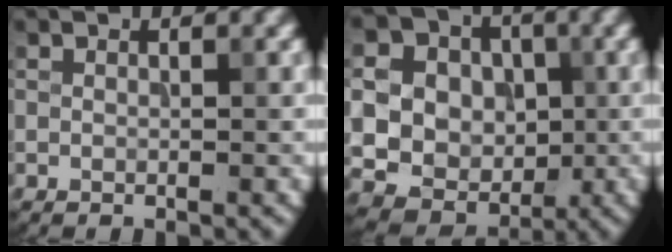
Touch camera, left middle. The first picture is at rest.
{"total": 17.0, "force": [1.8, 15.7, 6.2], "torque": [-0.148, 0.012, 0.018]}